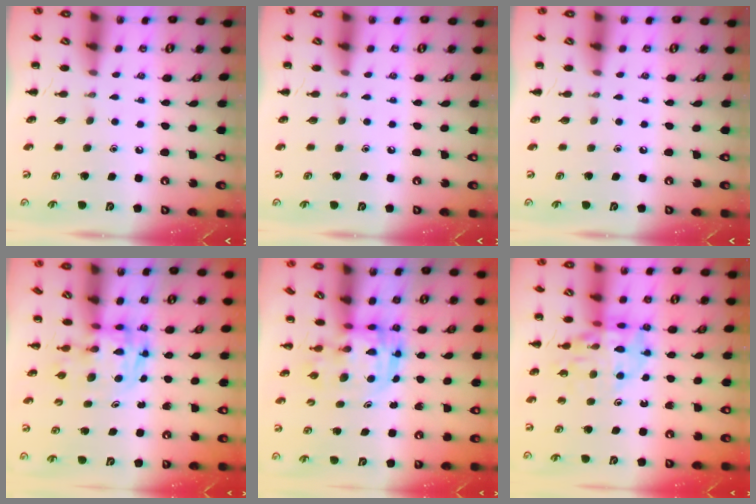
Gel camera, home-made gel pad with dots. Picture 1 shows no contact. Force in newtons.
{"total": 0.0}
{"total": 0.0}
{"total": 2.9, "press": 2.9, "slide": 0.5}
{"total": 4.0, "press": 3.7, "slide": 1.3}
{"total": 14.1, "press": 13.7, "slide": 3.1}